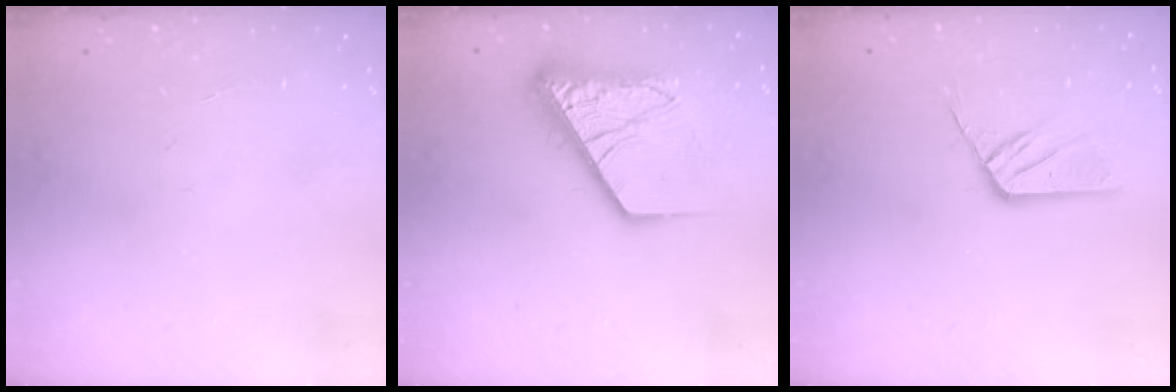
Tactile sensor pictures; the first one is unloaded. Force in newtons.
{"total": 18.1, "press": 17.9, "slide": 2.1}
{"total": 9.1, "press": 9.0, "slide": 0.7}